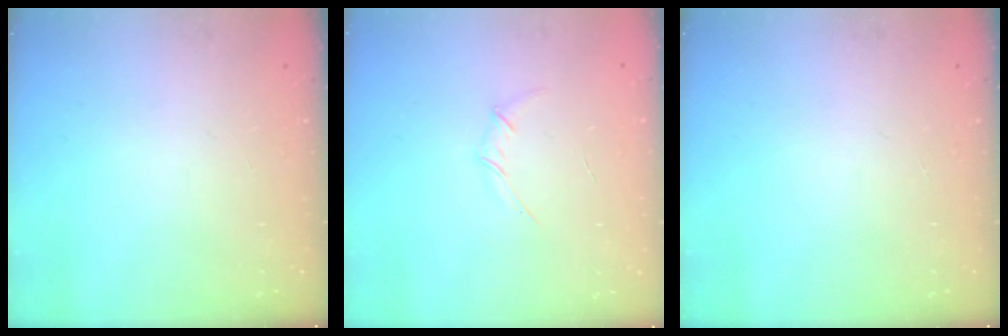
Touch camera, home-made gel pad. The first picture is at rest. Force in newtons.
{"total": 4.1, "press": 4.0, "slide": 1.0}
{"total": 0.0}